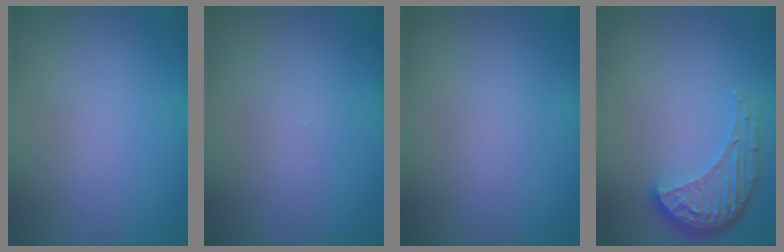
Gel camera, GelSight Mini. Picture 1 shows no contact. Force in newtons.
{"total": 0.0}
{"total": 0.0}
{"total": 3.9, "press": 3.2, "slide": 2.3}